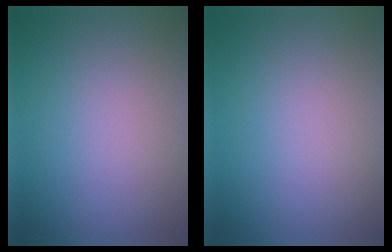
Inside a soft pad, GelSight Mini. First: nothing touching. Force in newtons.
{"total": 0.0}